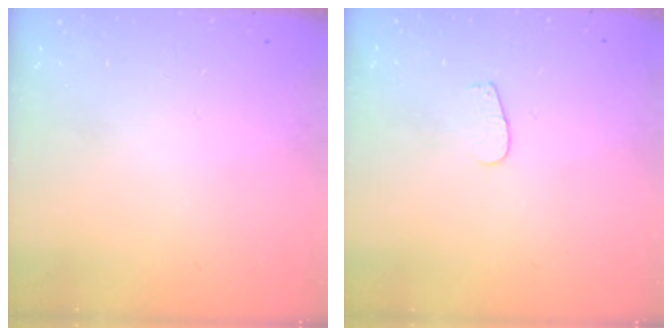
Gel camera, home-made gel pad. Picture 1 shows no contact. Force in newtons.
{"total": 2.6, "press": 2.5, "slide": 0.3}